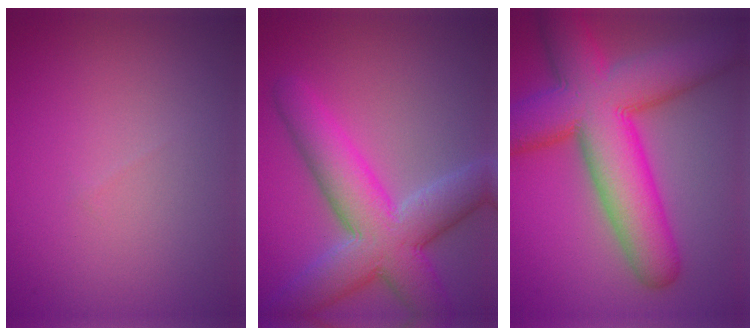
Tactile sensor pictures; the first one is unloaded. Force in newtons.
{"total": 8.8, "press": 8.8, "slide": 0.6}
{"total": 13.3, "press": 13.3, "slide": 0.5}